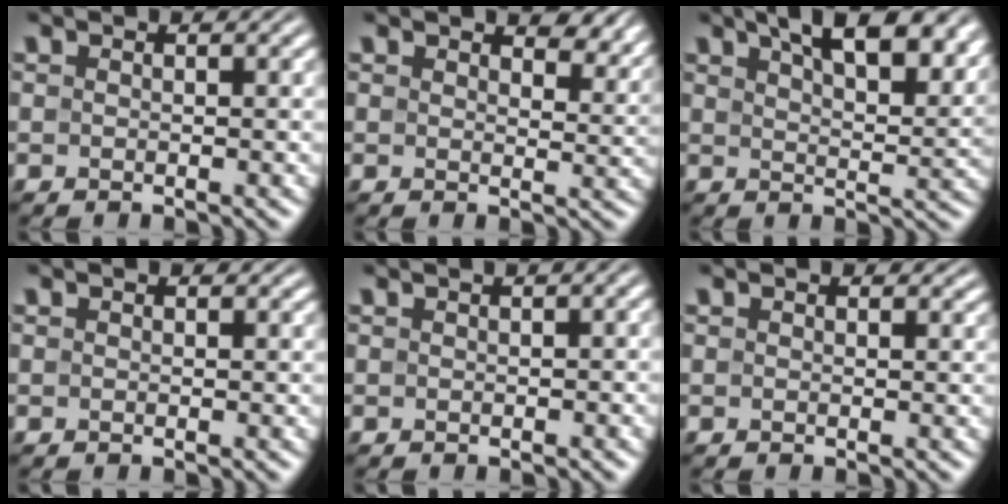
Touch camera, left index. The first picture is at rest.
{"total": 4.3, "force": [3.3, 1.7, 2.3], "torque": [-0.035, -0.001, 0.048]}
{"total": 11.1, "force": [7.0, 4.4, 7.4], "torque": [-0.084, 0.025, 0.081]}
{"total": 0.5, "force": [0.4, 0.2, 0.1], "torque": [0.000, 0.001, 0.007]}
{"total": 1.5, "force": [0.7, 0.4, 1.2], "torque": [-0.017, 0.005, 0.008]}
{"total": 0.8, "force": [0.7, 0.4, 0.2], "torque": [-0.003, -0.002, 0.011]}